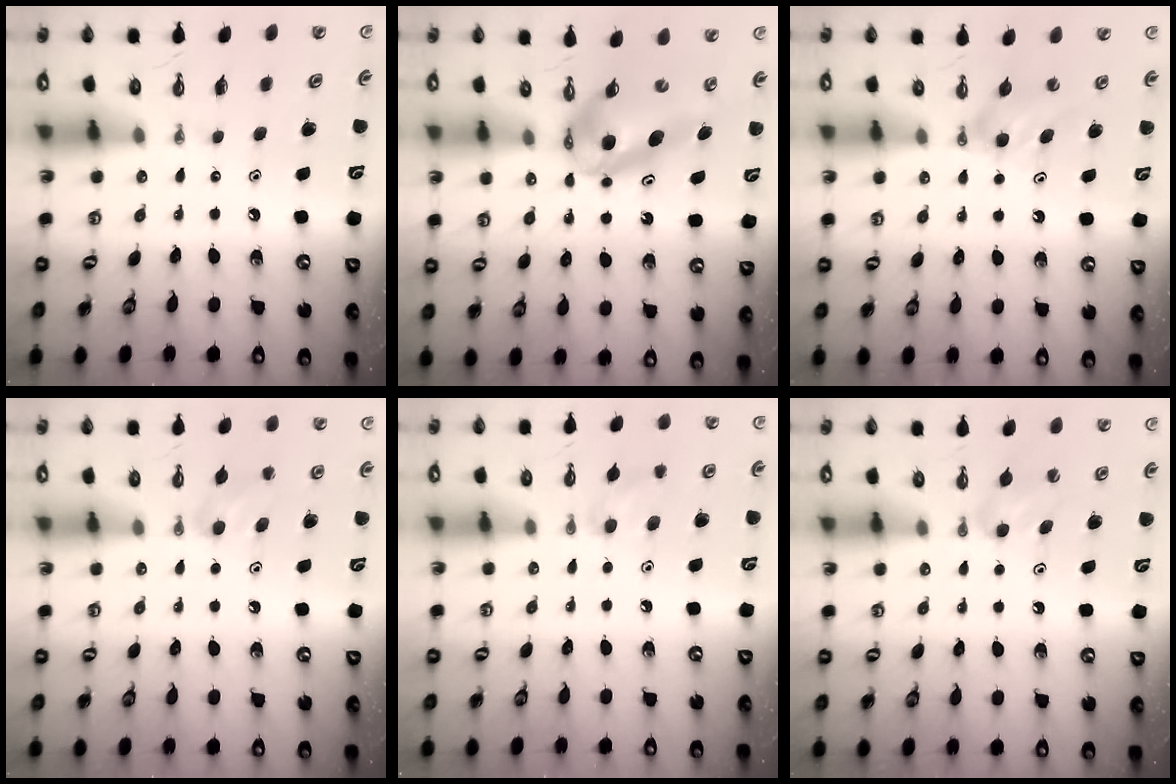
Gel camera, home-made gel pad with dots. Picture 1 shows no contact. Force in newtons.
{"total": 6.9, "press": 6.9, "slide": 0.6}
{"total": 4.2, "press": 4.2, "slide": 0.7}
{"total": 6.8, "press": 6.7, "slide": 0.8}
{"total": 6.4, "press": 6.3, "slide": 1.3}
{"total": 5.5, "press": 2.8, "slide": 4.8}